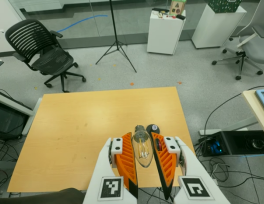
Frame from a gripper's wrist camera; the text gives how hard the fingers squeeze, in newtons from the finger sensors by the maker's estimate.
{"total": 12.2, "left": 13.1, "right": 11.2}